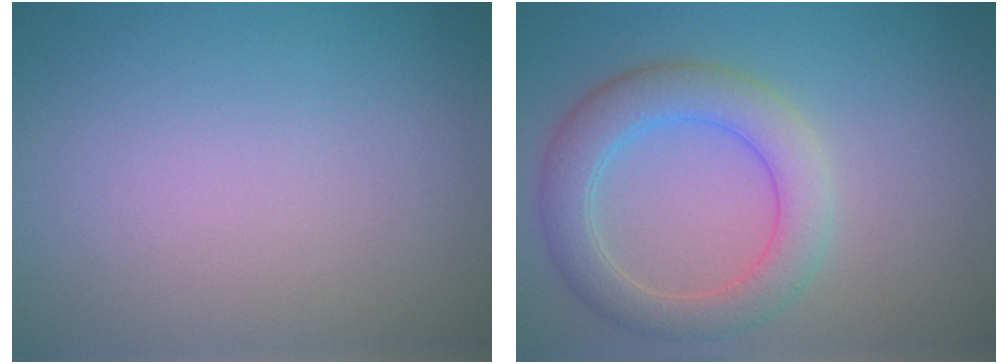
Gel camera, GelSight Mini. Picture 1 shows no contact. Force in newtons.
{"total": 5.0, "press": 5.0, "slide": 0.2}